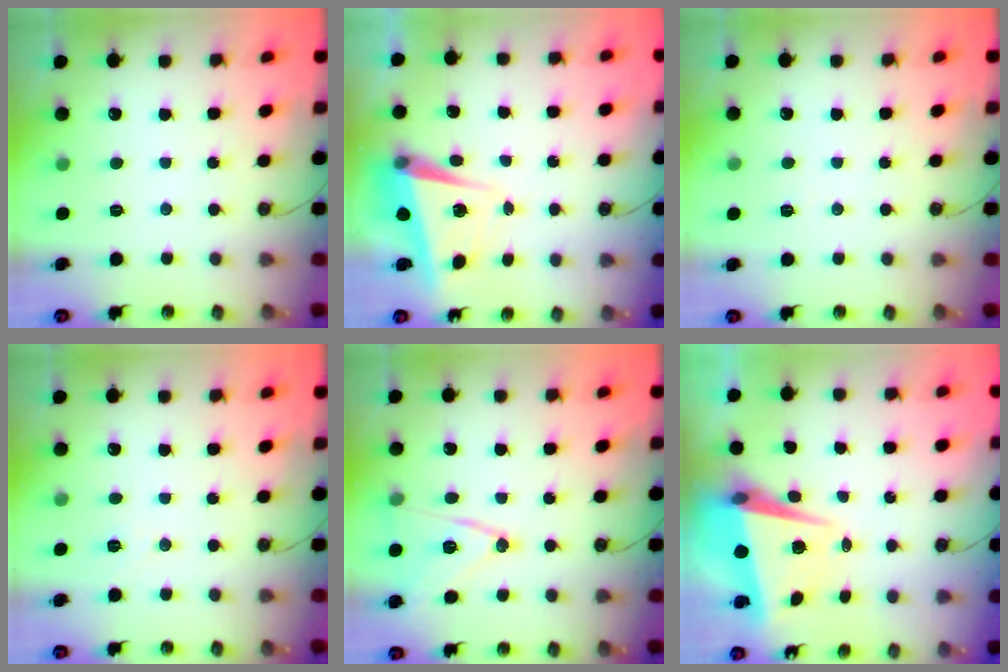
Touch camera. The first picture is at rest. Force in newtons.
{"total": 5.4, "press": 5.3, "slide": 1.0}
{"total": 3.8, "press": 1.4, "slide": 3.6}
{"total": 5.9, "press": 3.8, "slide": 4.5}
{"total": 14.7, "press": 14.3, "slide": 3.4}
{"total": 8.3, "press": 8.1, "slide": 2.0}